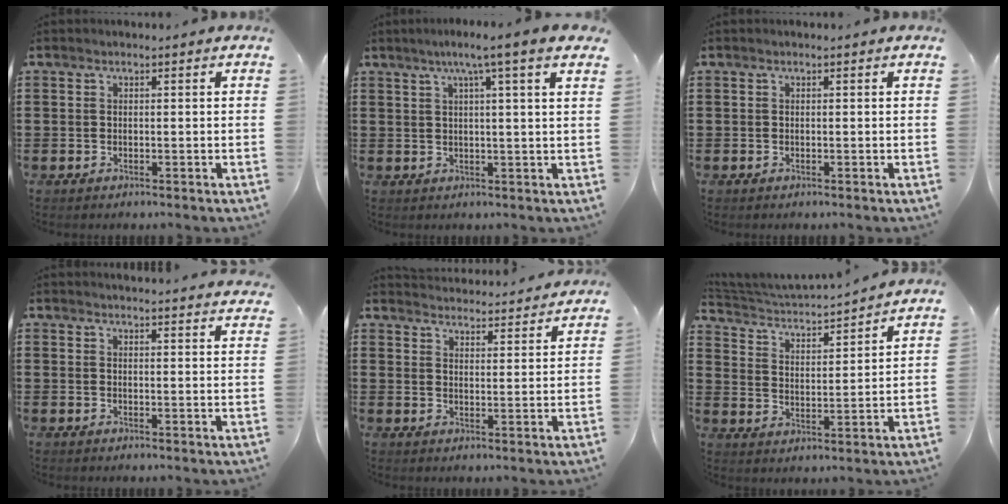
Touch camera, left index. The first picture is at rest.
{"total": 4.8, "force": [2.8, -0.8, 3.8], "torque": [-0.079, 0.000, 0.044]}
{"total": 0.0}
{"total": 2.6, "force": [2.5, -0.4, 0.0], "torque": [0.001, -0.014, 0.047]}
{"total": 4.0, "force": [4.0, -0.1, -0.1], "torque": [-0.004, -0.029, 0.070]}
{"total": 3.7, "force": [3.5, 0.0, 1.1], "torque": [-0.044, -0.037, 0.052]}